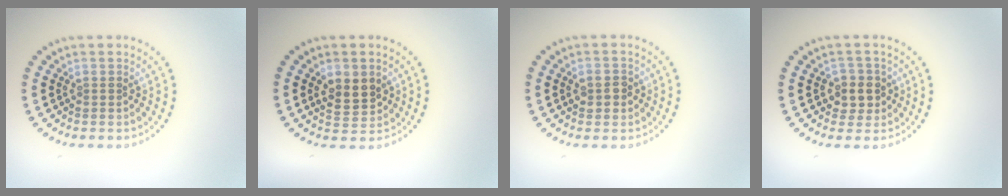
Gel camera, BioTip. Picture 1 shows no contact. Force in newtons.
{"total": 3.0, "press": 2.9, "slide": 0.7}
{"total": 1.8, "press": 1.8, "slide": 0.1}
{"total": 2.5, "press": 2.2, "slide": 1.1}